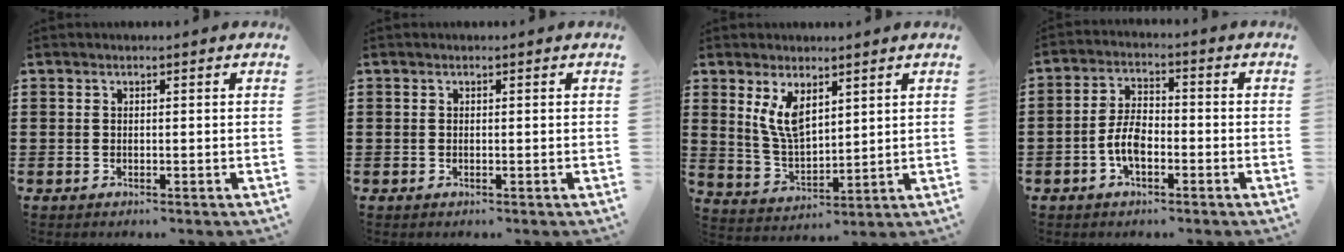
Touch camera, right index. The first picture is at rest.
{"total": 0.0}
{"total": 6.5, "force": [3.1, 3.0, 4.9], "torque": [-0.111, -0.006, 0.055]}
{"total": 5.5, "force": [-2.0, 2.7, 4.4], "torque": [-0.104, 0.000, -0.044]}